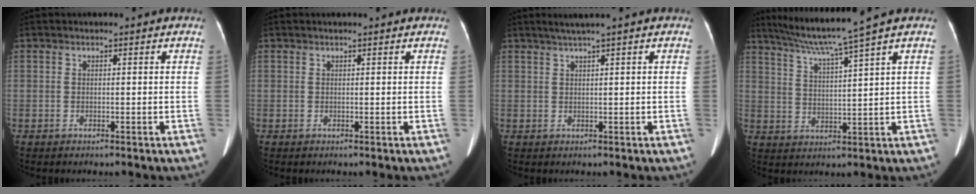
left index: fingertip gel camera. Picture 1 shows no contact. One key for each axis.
{"total": 0.8, "fx": 0.7, "fy": 0.1, "fz": 0.3, "tx": -0.007, "ty": 0.013, "tz": 0.009}
{"total": 2.4, "fx": 1.6, "fy": -0.6, "fz": 1.6, "tx": -0.036, "ty": 0.004, "tz": 0.035}
{"total": 9.1, "fx": 7.2, "fy": -2.6, "fz": 4.9, "tx": -0.087, "ty": -0.001, "tz": 0.129}